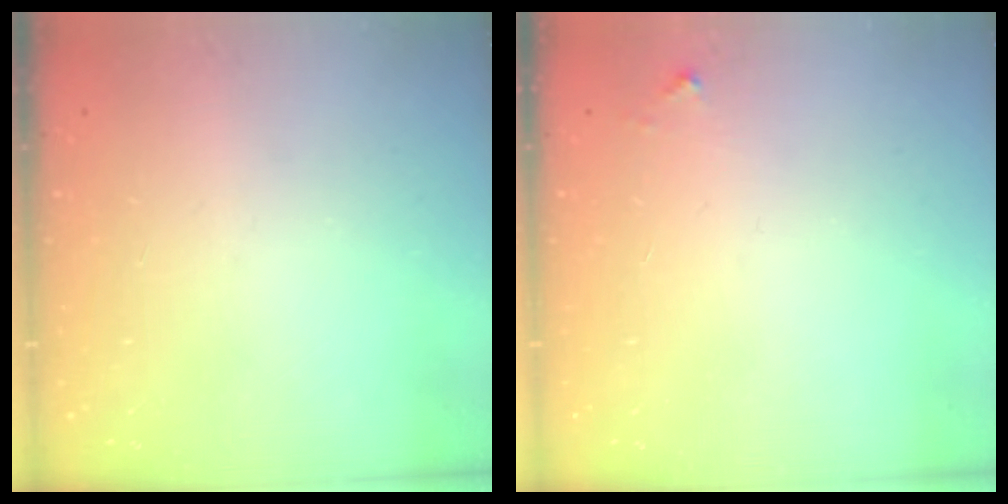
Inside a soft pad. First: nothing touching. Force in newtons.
{"total": 2.8, "press": 2.8, "slide": 0.2}